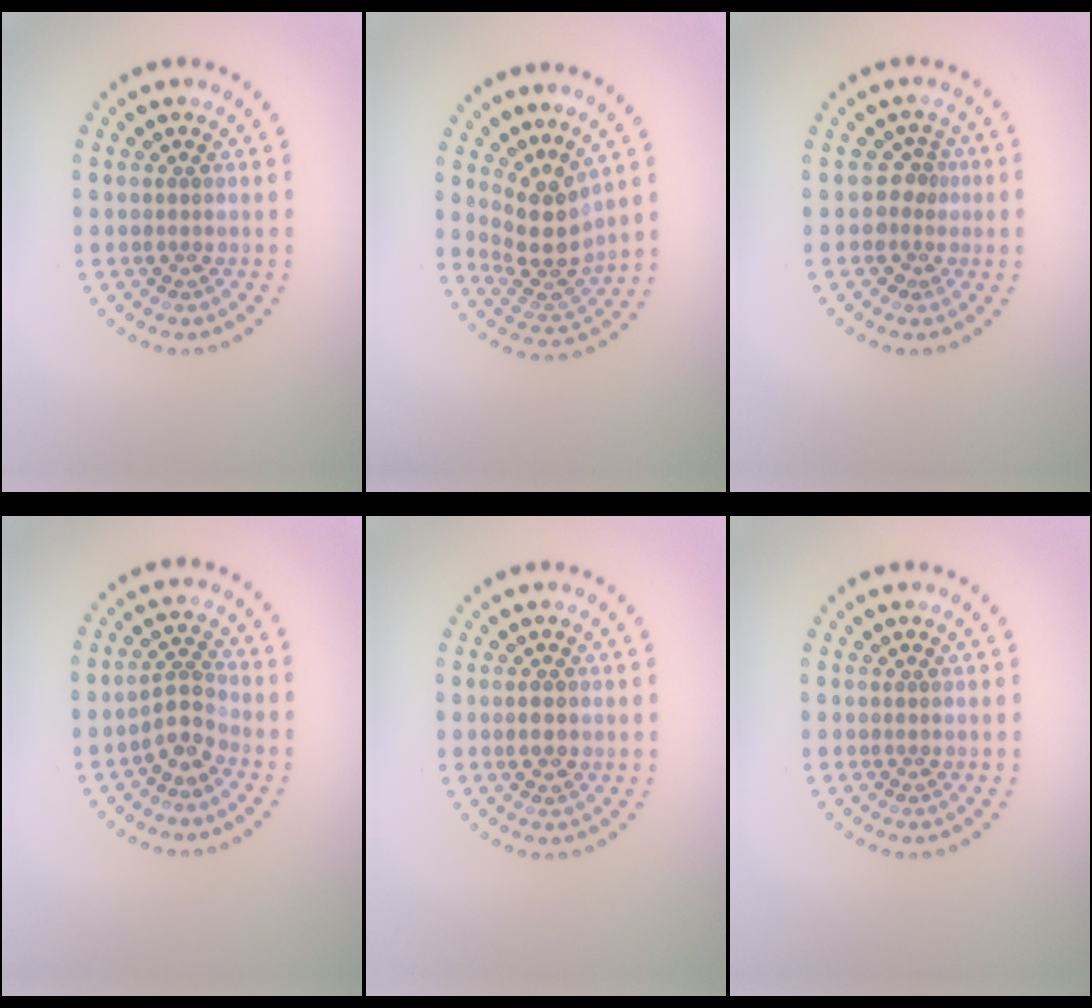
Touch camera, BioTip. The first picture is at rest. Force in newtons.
{"total": 4.1, "press": 3.0, "slide": 2.8}
{"total": 2.1, "press": 1.5, "slide": 1.4}
{"total": 2.4, "press": 1.9, "slide": 1.5}
{"total": 2.2, "press": 2.2, "slide": 0.1}
{"total": 0.0}